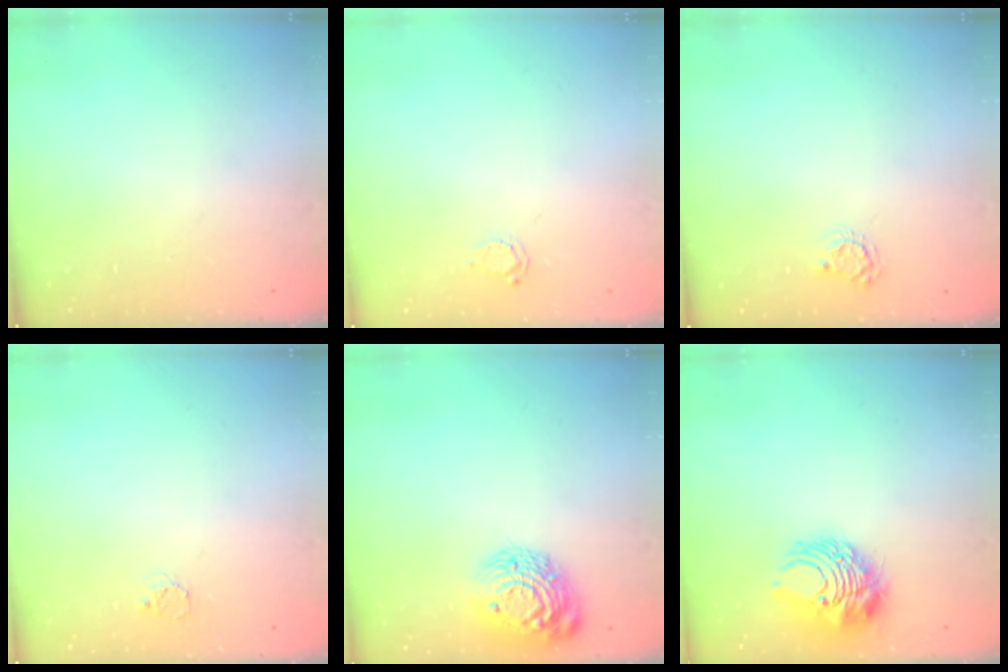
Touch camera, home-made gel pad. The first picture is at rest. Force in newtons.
{"total": 2.8, "press": 2.8, "slide": 0.3}
{"total": 3.4, "press": 3.4, "slide": 0.4}
{"total": 2.3, "press": 2.3, "slide": 0.2}
{"total": 15.6, "press": 15.5, "slide": 1.1}
{"total": 10.3, "press": 10.3, "slide": 0.6}